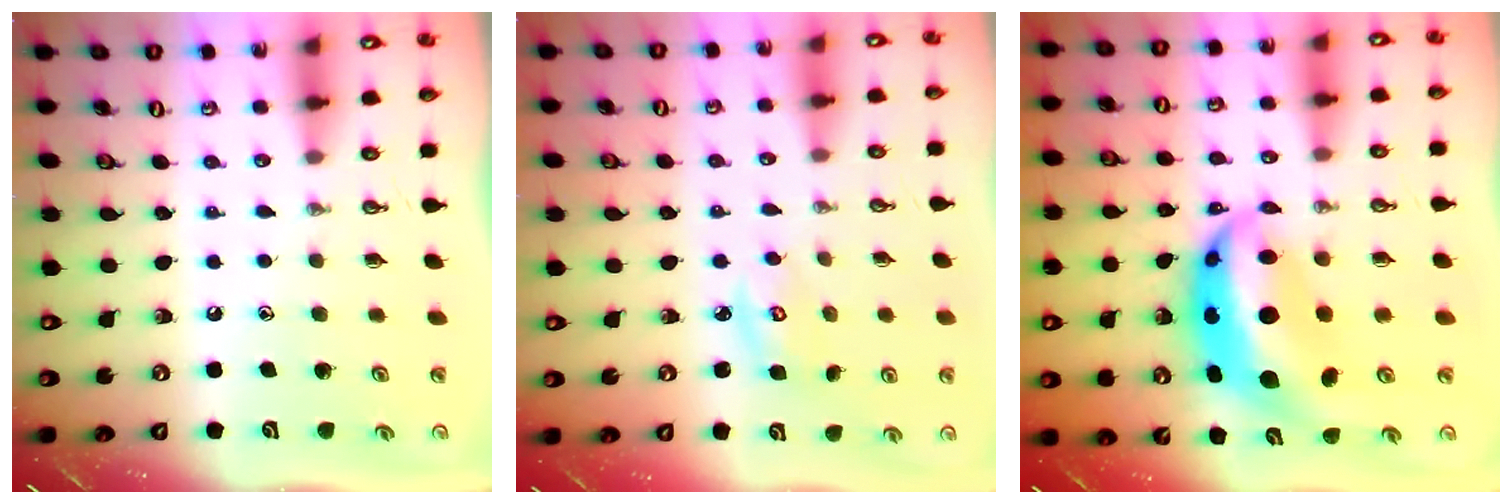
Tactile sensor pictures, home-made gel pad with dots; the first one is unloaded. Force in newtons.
{"total": 4.0, "press": 4.0, "slide": 0.5}
{"total": 12.9, "press": 12.9, "slide": 1.1}